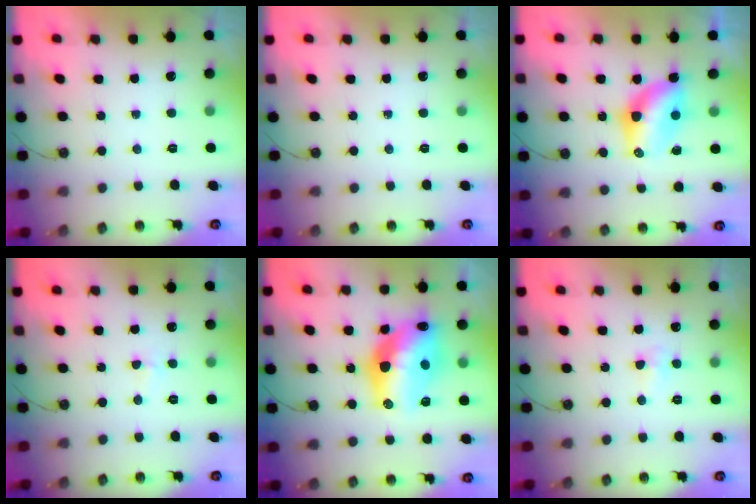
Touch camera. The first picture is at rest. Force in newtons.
{"total": 0.0}
{"total": 7.3, "press": 7.3, "slide": 0.5}
{"total": 3.6, "press": 1.5, "slide": 3.3}
{"total": 18.9, "press": 18.7, "slide": 2.7}
{"total": 5.4, "press": 4.4, "slide": 3.0}